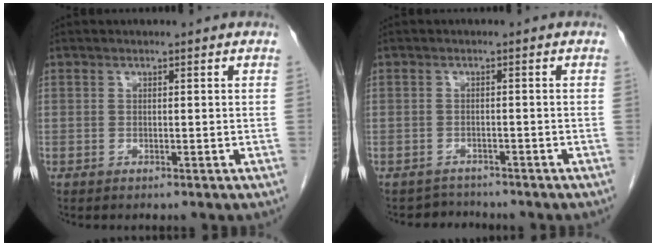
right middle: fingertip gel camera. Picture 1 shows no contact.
{"total": 2.3, "force": [-2.0, 0.5, -0.9], "torque": [0.016, -0.006, -0.033]}